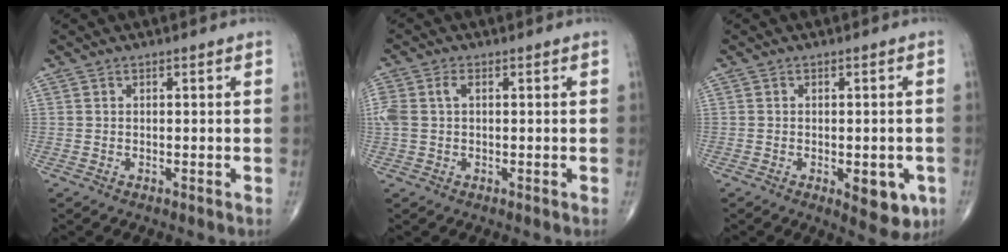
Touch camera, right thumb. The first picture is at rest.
{"total": 4.6, "force": [0.6, 2.9, 3.6], "torque": [-0.110, 0.022, 0.013]}
{"total": 7.0, "force": [-2.4, 3.3, 5.7], "torque": [-0.052, -0.002, -0.022]}